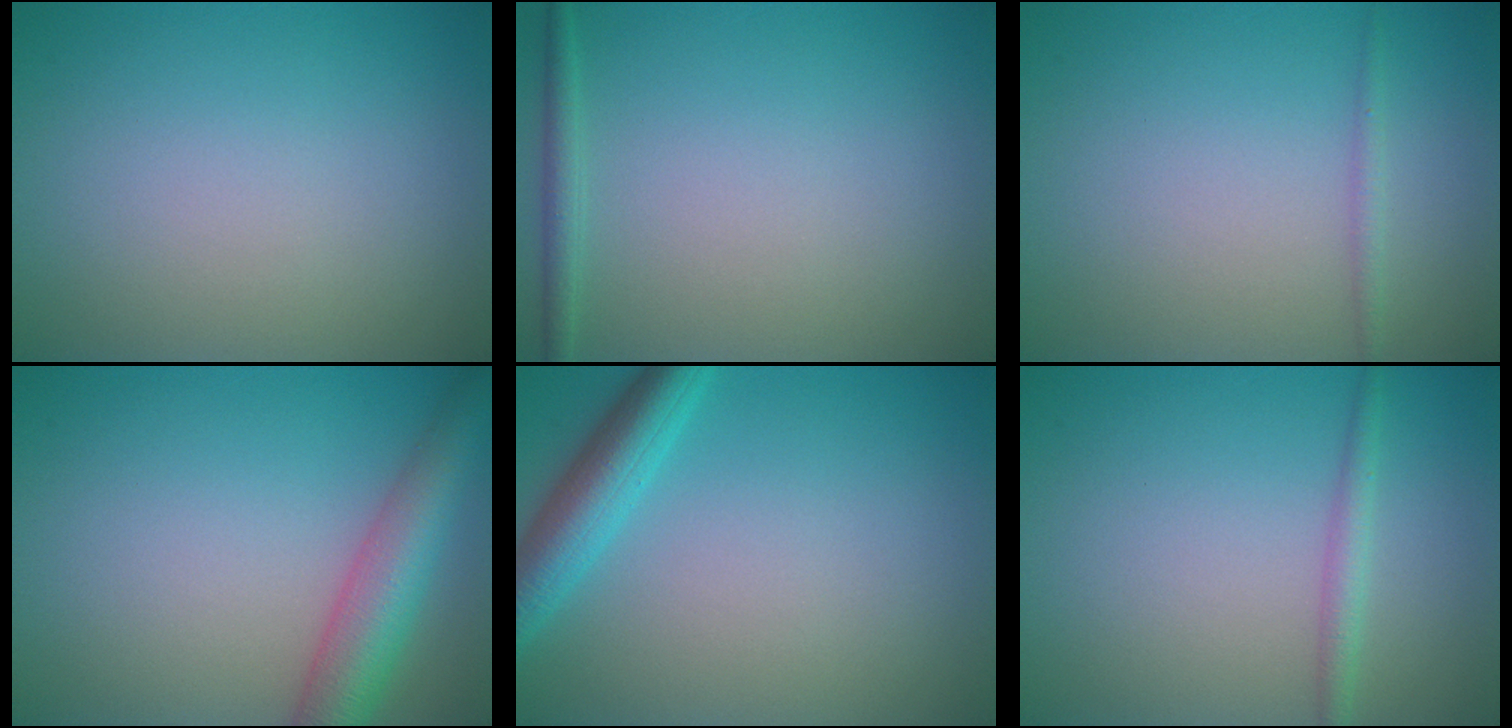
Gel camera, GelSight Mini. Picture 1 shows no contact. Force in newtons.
{"total": 1.4, "press": 1.4, "slide": 0.1}
{"total": 0.9, "press": 0.9, "slide": 0.1}
{"total": 5.8, "press": 5.8, "slide": 0.2}
{"total": 4.2, "press": 4.2, "slide": 0.1}
{"total": 1.7, "press": 1.7, "slide": 0.0}